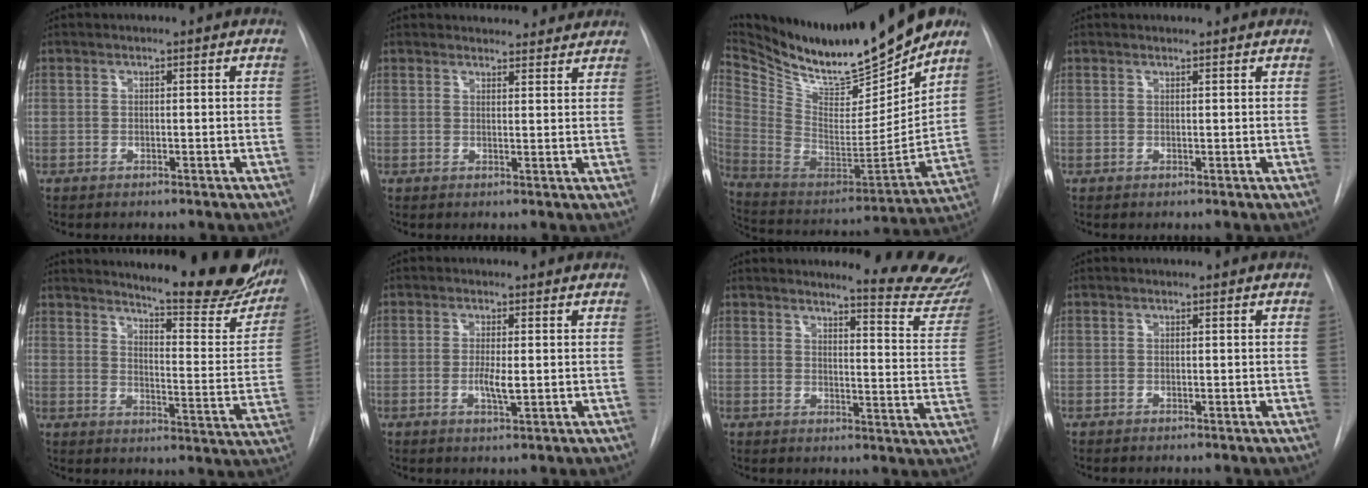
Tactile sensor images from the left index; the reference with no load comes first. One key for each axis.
{"total": 8.0, "fx": 7.6, "fy": 2.1, "fz": 1.5, "tx": -0.005, "ty": 0.005, "tz": 0.079}
{"total": 22.6, "fx": 19.7, "fy": 4.5, "fz": 10.2, "tx": -0.191, "ty": -0.047, "tz": 0.327}
{"total": 1.7, "fx": 1.7, "fy": 0.1, "fz": 0.2, "tx": -0.009, "ty": 0.005, "tz": 0.019}
{"total": 22.8, "fx": 19.5, "fy": 3.2, "fz": 11.2, "tx": -0.155, "ty": -0.086, "tz": 0.235}
{"total": 2.8, "fx": -0.5, "fy": 0.5, "fz": 2.7, "tx": -0.052, "ty": -0.008, "tz": -0.008}
{"total": 13.6, "fx": 13.1, "fy": 0.7, "fz": 3.5, "tx": -0.025, "ty": -0.110, "tz": 0.127}
{"total": 0.0}